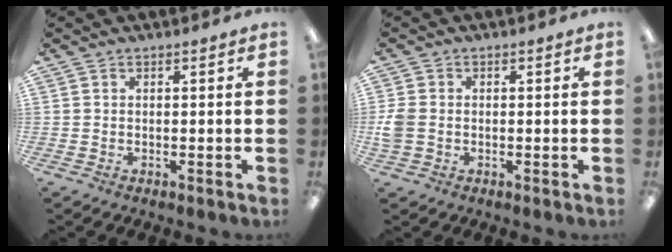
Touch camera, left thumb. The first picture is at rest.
{"total": 4.4, "force": [-0.5, 3.5, 2.6], "torque": [-0.058, 0.005, -0.009]}